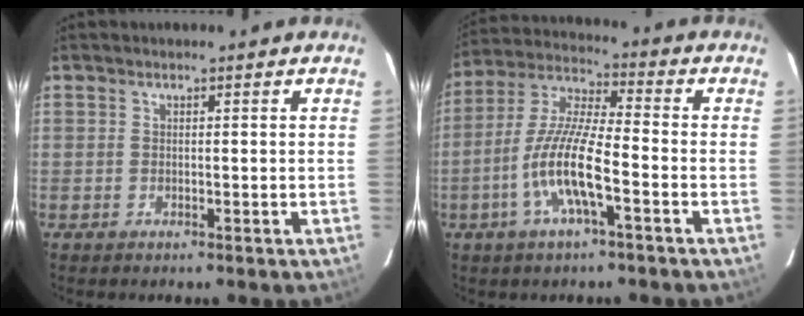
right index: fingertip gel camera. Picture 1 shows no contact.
{"total": 12.1, "force": [-4.6, 2.1, 11.0], "torque": [-0.229, -0.004, -0.091]}